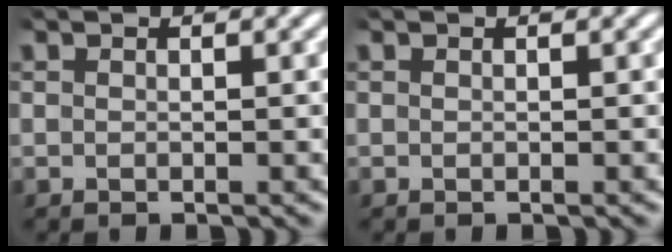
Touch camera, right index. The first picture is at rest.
{"total": 0.0}